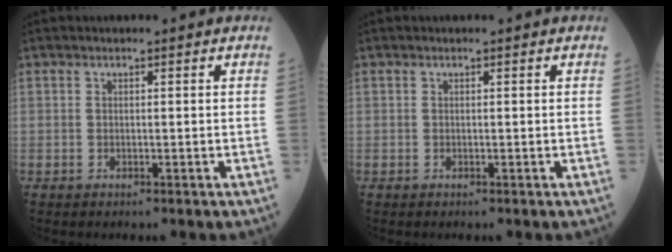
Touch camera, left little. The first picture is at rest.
{"total": 0.0}